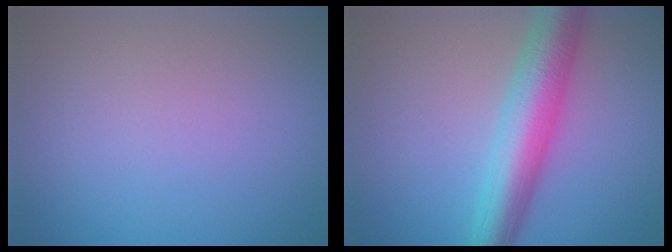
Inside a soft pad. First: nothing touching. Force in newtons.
{"total": 6.9, "press": 6.9, "slide": 0.3}